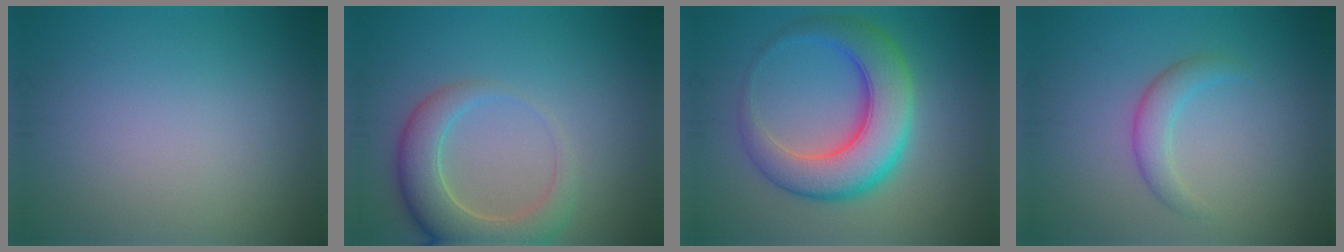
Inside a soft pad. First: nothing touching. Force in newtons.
{"total": 5.6, "press": 5.6, "slide": 0.7}
{"total": 8.1, "press": 8.1, "slide": 0.1}
{"total": 2.2, "press": 2.2, "slide": 0.2}